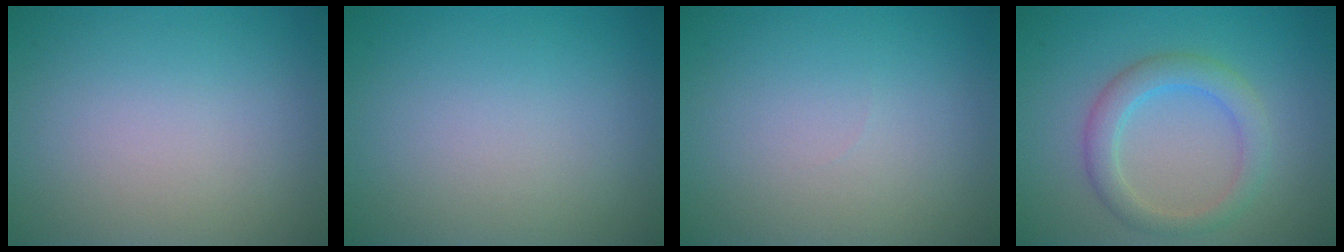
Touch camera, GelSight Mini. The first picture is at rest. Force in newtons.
{"total": 0.0}
{"total": 0.0}
{"total": 3.2, "press": 3.2, "slide": 0.0}